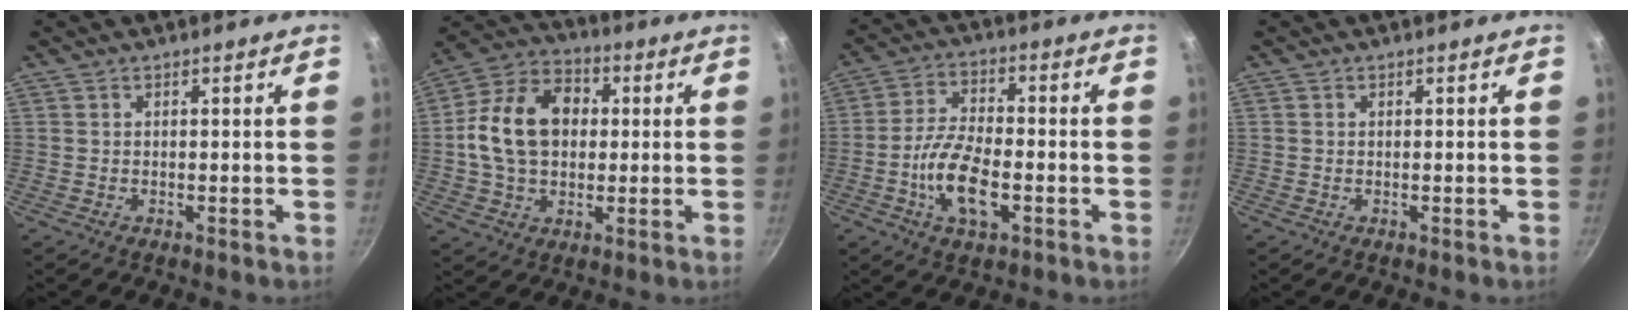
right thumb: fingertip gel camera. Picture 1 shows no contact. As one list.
[{"total": 15.7, "force": [1.2, 11.5, 10.6], "torque": [-0.161, 0.024, 0.007]}, {"total": 10.9, "force": [-3.3, 4.9, 9.2], "torque": [-0.172, 0.020, -0.069]}, {"total": 0.0}]